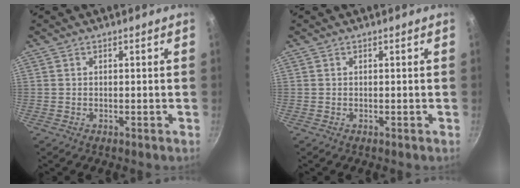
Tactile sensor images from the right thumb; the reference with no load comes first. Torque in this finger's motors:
{"motor_torque": [-0.09, -0.09, 0.19, -0.03, 0.04]}